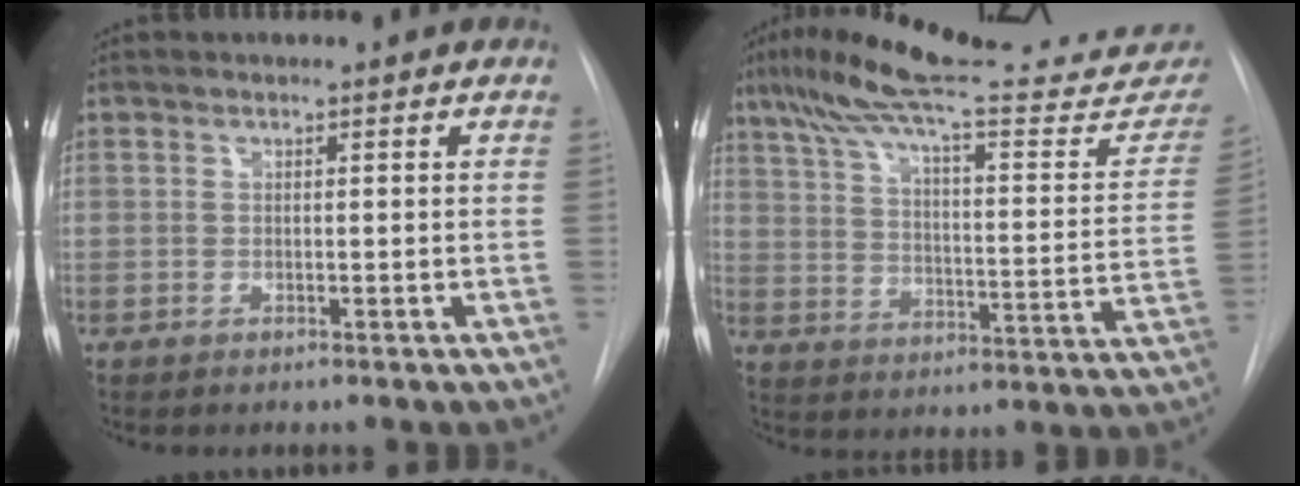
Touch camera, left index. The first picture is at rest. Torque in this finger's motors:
{"motor_torque": [0.23, -0.51, 0.20, 0.08]}